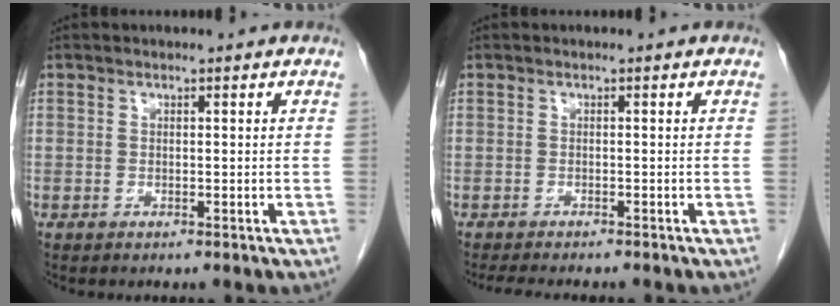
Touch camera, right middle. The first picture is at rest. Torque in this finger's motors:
{"motor_torque": [0.11, -0.07, 0.01, 0.01]}